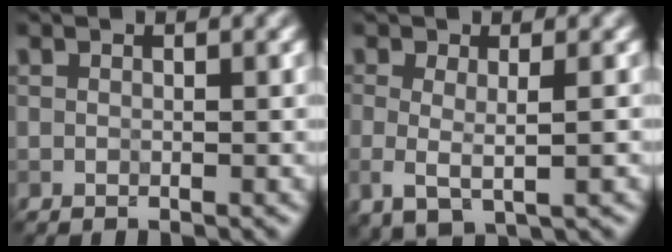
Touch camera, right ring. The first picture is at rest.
{"total": 2.8, "force": [0.0, 1.3, 2.5], "torque": [-0.054, -0.009, -0.001]}